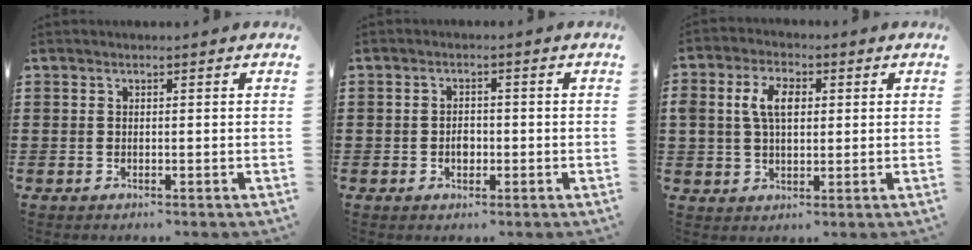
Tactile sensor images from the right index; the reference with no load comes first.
{"total": 2.2, "force": [-0.5, 1.5, 1.6], "torque": [-0.023, -0.001, -0.012]}
{"total": 5.7, "force": [1.2, 3.6, 4.3], "torque": [-0.103, 0.014, 0.014]}